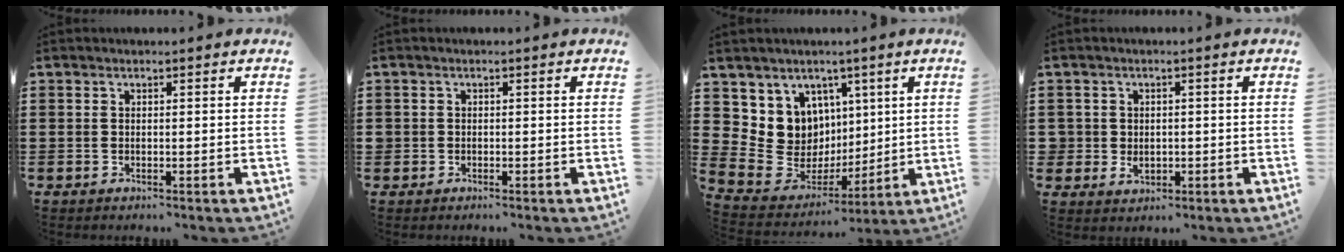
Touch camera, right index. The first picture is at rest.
{"total": 0.7, "force": [-0.4, 0.6, 0.1], "torque": [-0.003, 0.001, -0.010]}
{"total": 9.9, "force": [2.1, 9.5, 2.1], "torque": [-0.077, -0.028, 0.050]}
{"total": 2.2, "force": [-0.1, 2.2, 0.6], "torque": [-0.022, 0.007, -0.005]}